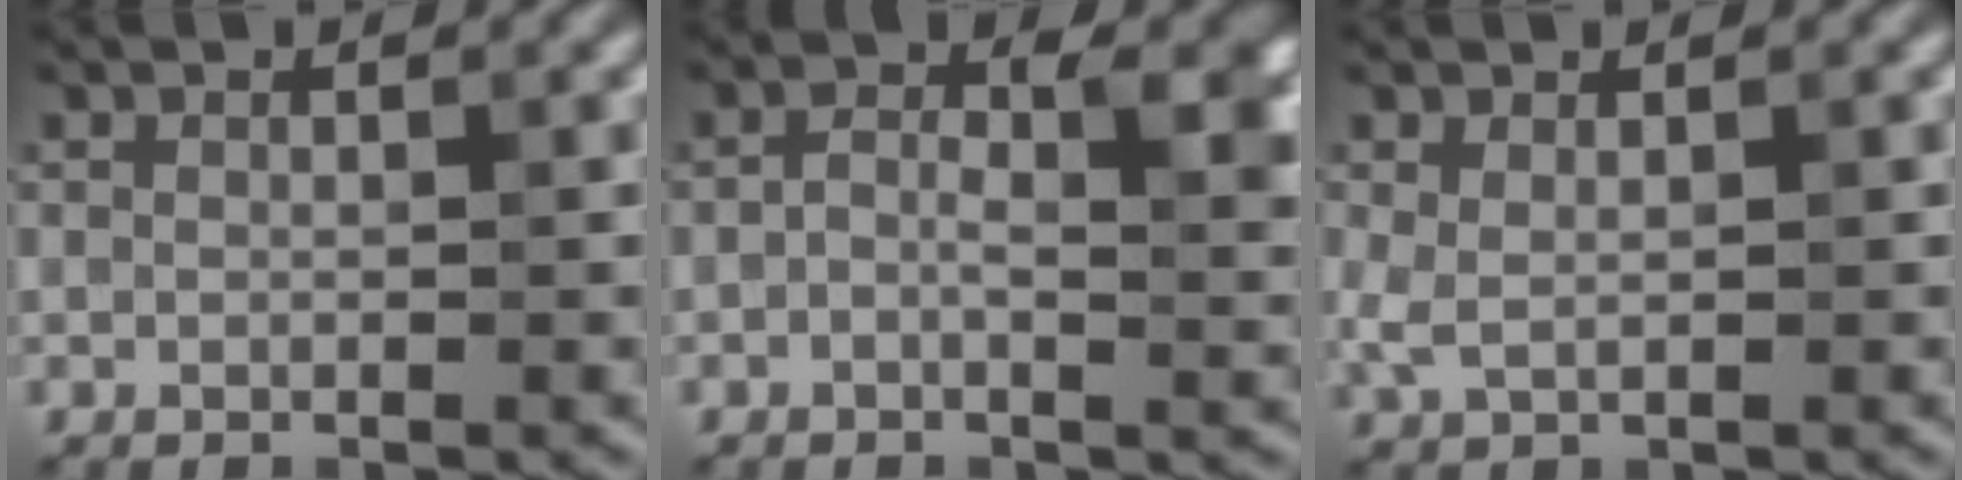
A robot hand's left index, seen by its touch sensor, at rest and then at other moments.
{"total": 4.3, "force": [-0.2, 2.2, 3.7], "torque": [-0.058, 0.000, -0.009]}
{"total": 1.5, "force": [0.4, 0.8, 1.2], "torque": [-0.031, 0.001, 0.010]}